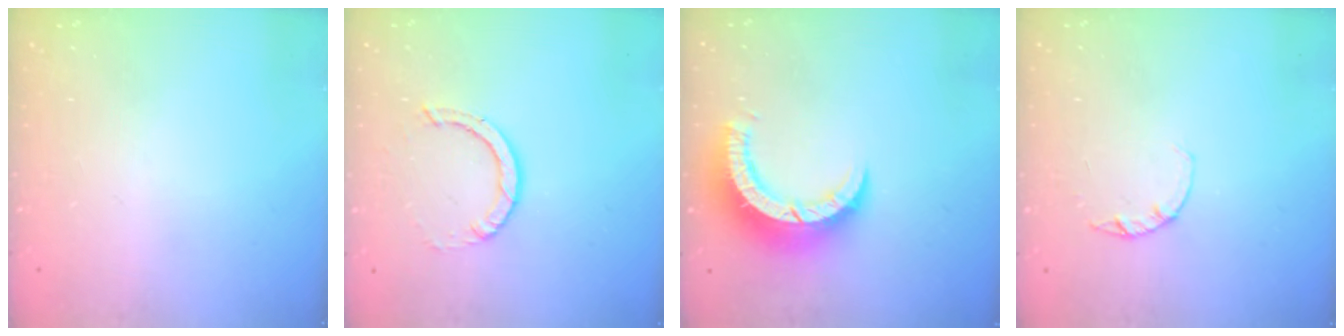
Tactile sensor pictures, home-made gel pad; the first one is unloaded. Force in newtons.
{"total": 2.9, "press": 2.9, "slide": 0.2}
{"total": 10.3, "press": 10.2, "slide": 1.1}
{"total": 2.2, "press": 2.2, "slide": 0.4}